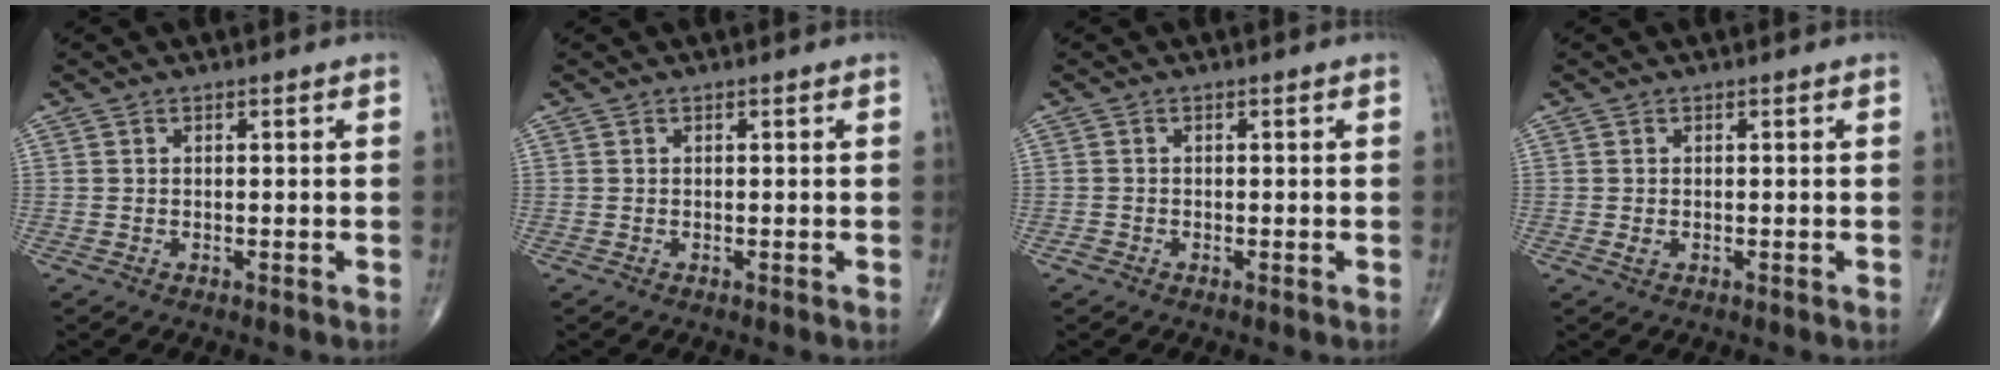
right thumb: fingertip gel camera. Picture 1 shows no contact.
{"total": 0.0}
{"total": 0.7, "force": [-0.5, 0.4, 0.2], "torque": [-0.002, 0.000, -0.014]}
{"total": 0.8, "force": [-0.2, 0.5, 0.7], "torque": [-0.013, 0.003, -0.001]}